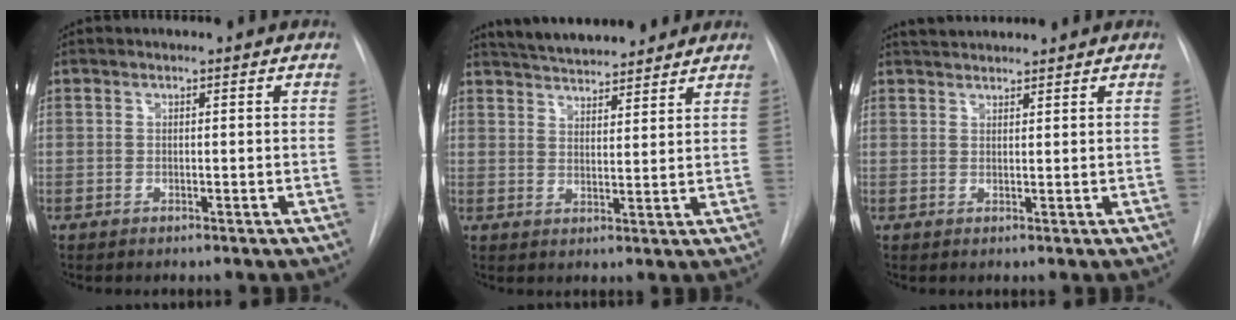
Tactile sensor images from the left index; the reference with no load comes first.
{"total": 13.4, "force": [12.1, 2.7, 5.0], "torque": [-0.075, 0.024, 0.178]}
{"total": 4.8, "force": [4.6, 0.6, 1.2], "torque": [-0.021, 0.039, 0.072]}